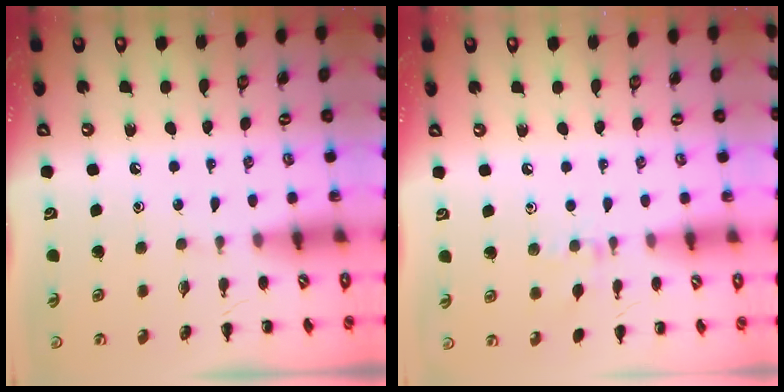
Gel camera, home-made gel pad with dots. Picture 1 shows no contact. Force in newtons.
{"total": 6.4, "press": 6.1, "slide": 1.8}